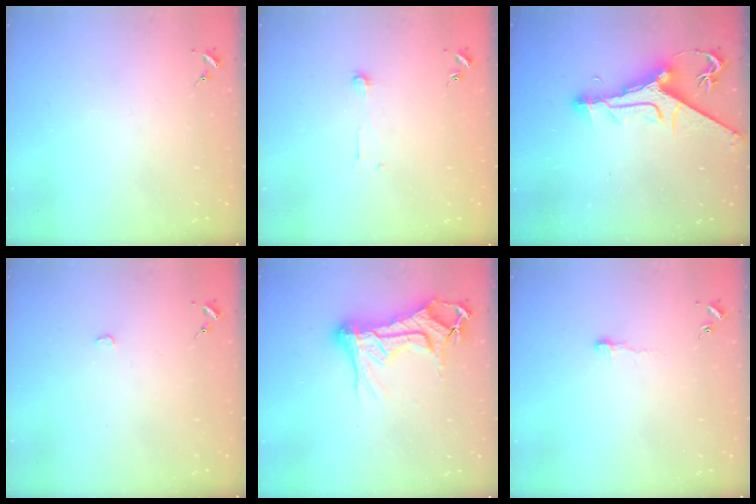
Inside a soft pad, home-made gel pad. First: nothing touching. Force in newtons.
{"total": 3.8, "press": 3.8, "slide": 0.2}
{"total": 13.3, "press": 13.3, "slide": 1.3}
{"total": 1.3, "press": 1.3, "slide": 0.1}
{"total": 22.3, "press": 22.2, "slide": 2.1}
{"total": 3.4, "press": 3.3, "slide": 0.2}